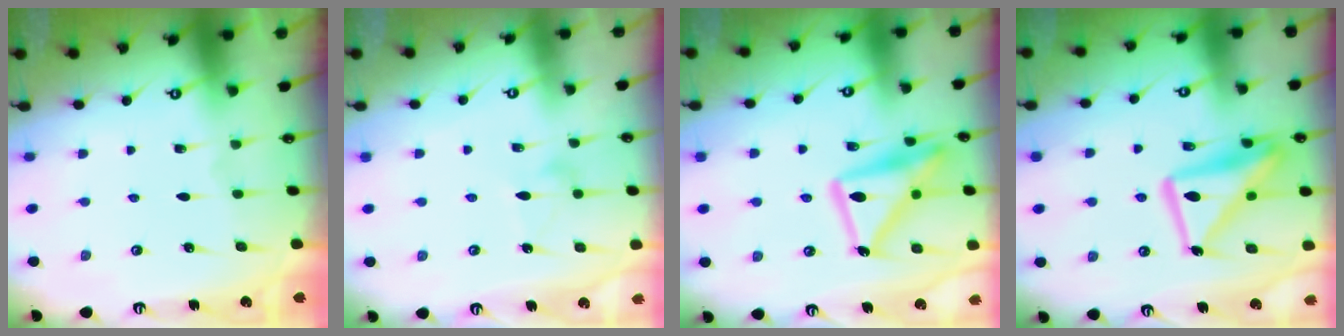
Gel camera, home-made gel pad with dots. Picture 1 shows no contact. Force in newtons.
{"total": 7.8, "press": 7.8, "slide": 0.3}
{"total": 17.7, "press": 17.6, "slide": 1.3}
{"total": 15.8, "press": 15.8, "slide": 1.5}